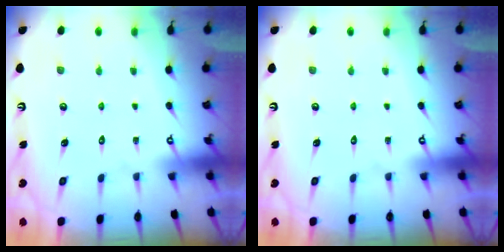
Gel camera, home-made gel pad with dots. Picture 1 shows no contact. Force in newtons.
{"total": 0.0}